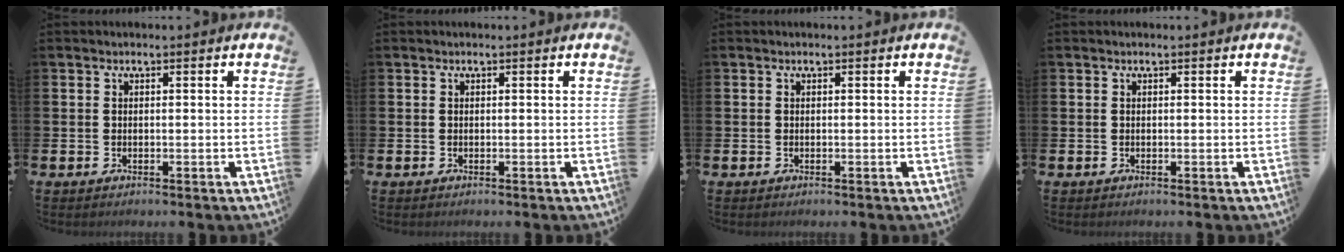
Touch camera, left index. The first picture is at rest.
{"total": 0.0}
{"total": 0.0}
{"total": 0.0}